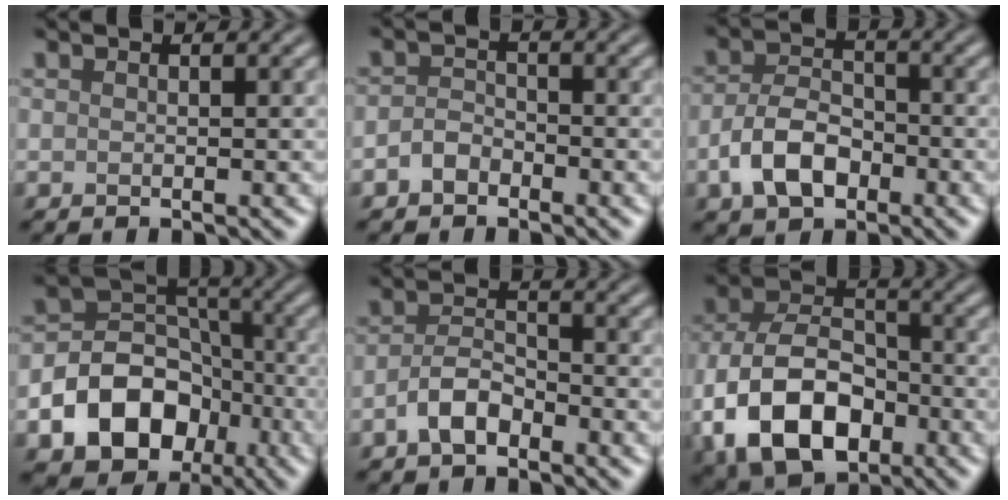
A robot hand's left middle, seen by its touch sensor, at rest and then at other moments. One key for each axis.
{"total": 1.9, "fx": -1.2, "fy": 1.2, "fz": 0.8, "tx": -0.016, "ty": 0.006, "tz": -0.027}
{"total": 5.0, "fx": -2.1, "fy": 3.2, "fz": 3.3, "tx": -0.067, "ty": 0.004, "tz": -0.043}
{"total": 10.3, "fx": -4.3, "fy": 7.9, "fz": 5.1, "tx": -0.078, "ty": 0.002, "tz": -0.095}
{"total": 3.3, "fx": -1.8, "fy": 1.7, "fz": 2.1, "tx": -0.043, "ty": 0.009, "tz": -0.039}
{"total": 11.4, "fx": -4.3, "fy": 7.3, "fz": 7.6, "tx": -0.159, "ty": -0.005, "tz": -0.086}